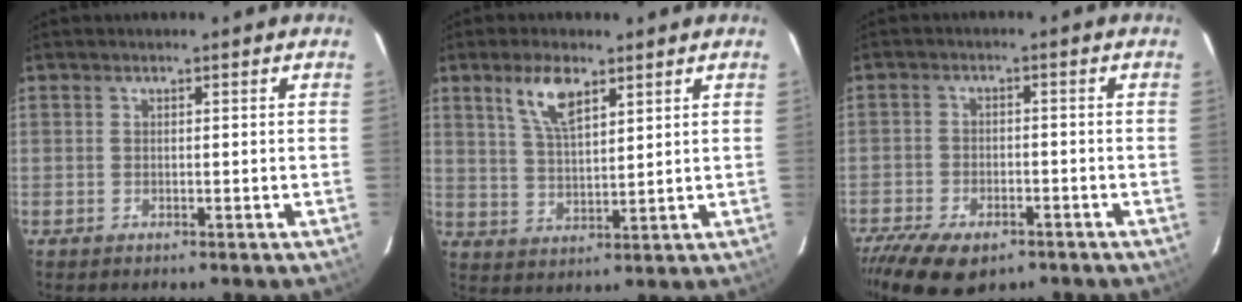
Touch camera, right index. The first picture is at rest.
{"total": 7.4, "force": [4.4, 2.8, 5.2], "torque": [-0.099, 0.006, 0.089]}
{"total": 13.2, "force": [-9.1, 6.3, 7.2], "torque": [-0.171, -0.029, -0.147]}